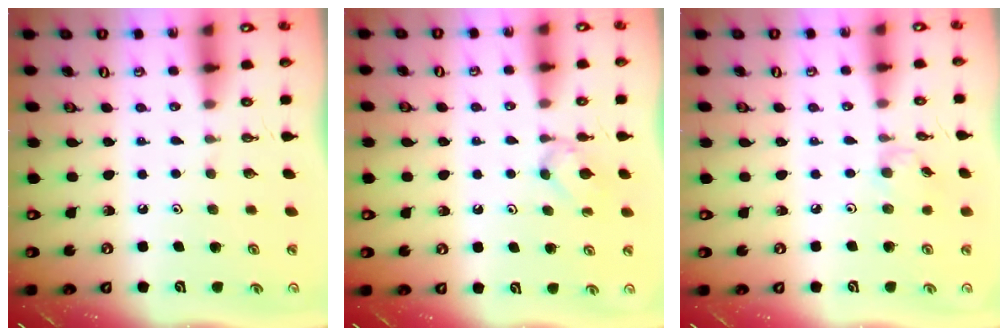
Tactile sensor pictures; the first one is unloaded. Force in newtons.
{"total": 3.4, "press": 3.3, "slide": 0.7}
{"total": 1.9, "press": 1.9, "slide": 0.4}